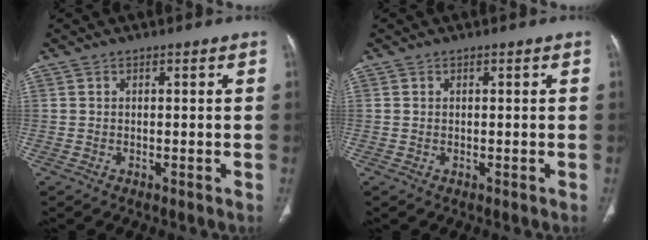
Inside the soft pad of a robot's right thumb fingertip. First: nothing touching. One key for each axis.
{"total": 0.0}